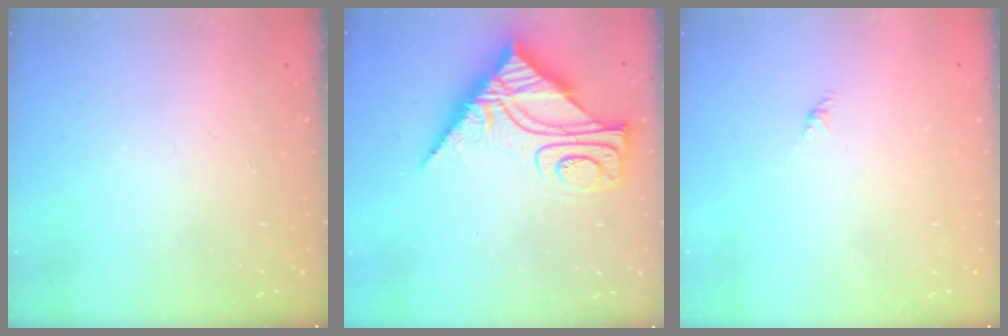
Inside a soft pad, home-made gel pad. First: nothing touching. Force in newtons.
{"total": 15.0, "press": 15.0, "slide": 1.6}
{"total": 0.0}